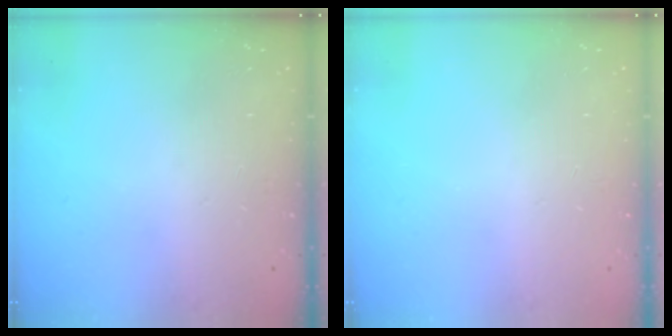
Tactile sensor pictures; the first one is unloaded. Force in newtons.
{"total": 0.0}